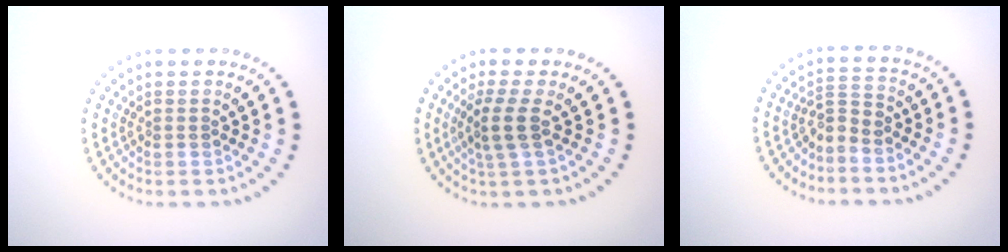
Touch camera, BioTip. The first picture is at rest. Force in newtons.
{"total": 2.4, "press": 1.9, "slide": 1.5}
{"total": 2.3, "press": 1.5, "slide": 1.7}